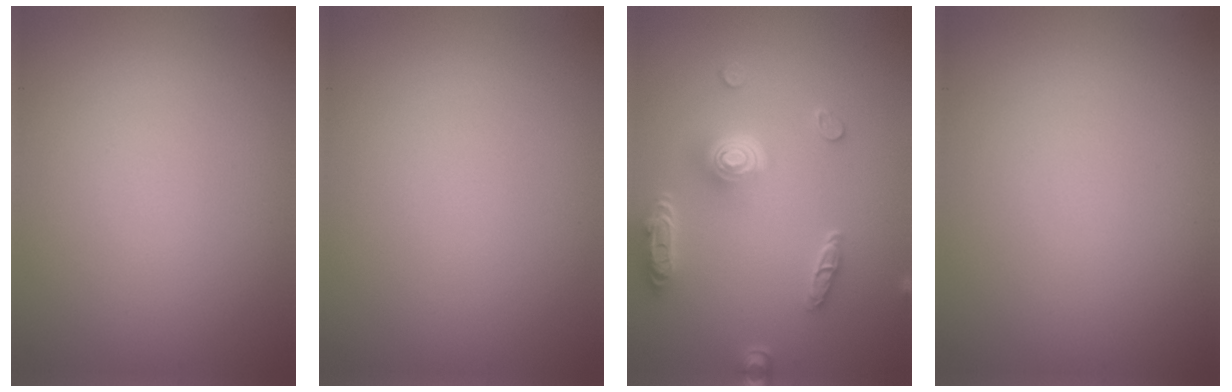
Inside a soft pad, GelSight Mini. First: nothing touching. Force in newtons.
{"total": 0.0}
{"total": 4.8, "press": 3.7, "slide": 3.0}
{"total": 0.0}